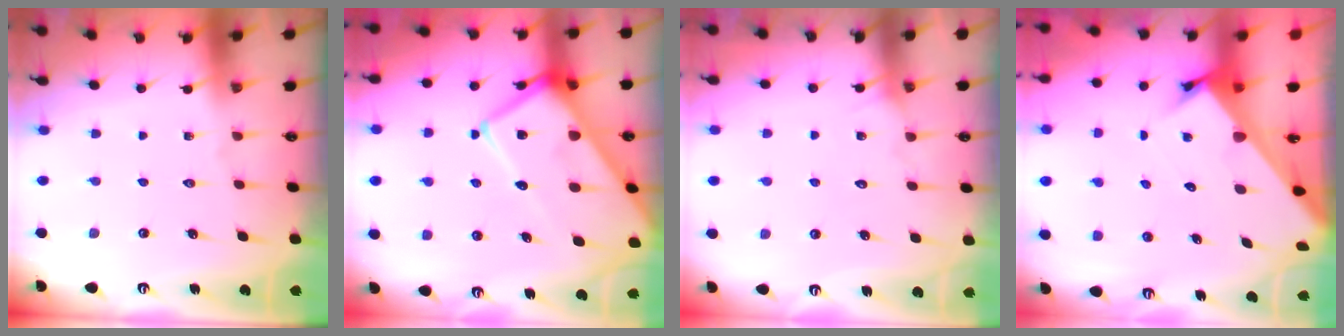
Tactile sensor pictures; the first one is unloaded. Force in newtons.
{"total": 17.9, "press": 17.9, "slide": 1.6}
{"total": 5.3, "press": 5.2, "slide": 0.5}
{"total": 3.9, "press": 3.9, "slide": 0.3}